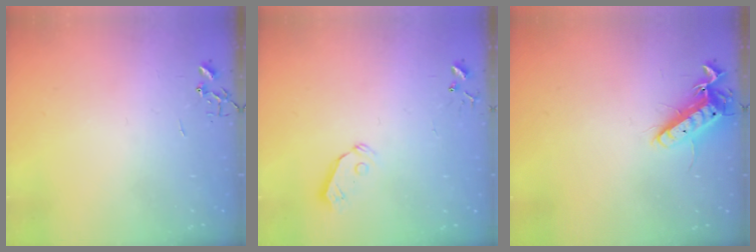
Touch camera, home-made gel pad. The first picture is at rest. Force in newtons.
{"total": 6.4, "press": 6.4, "slide": 0.6}
{"total": 12.2, "press": 12.1, "slide": 1.4}